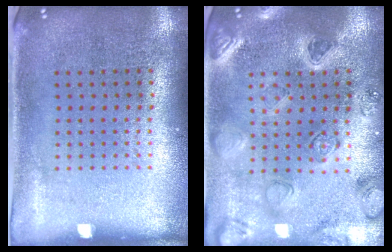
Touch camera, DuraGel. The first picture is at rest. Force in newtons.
{"total": 2.3, "press": 2.3, "slide": 0.2}